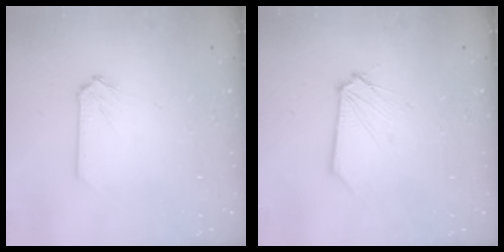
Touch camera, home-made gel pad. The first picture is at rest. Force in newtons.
{"total": 0.6, "press": 0.6, "slide": 0.1}